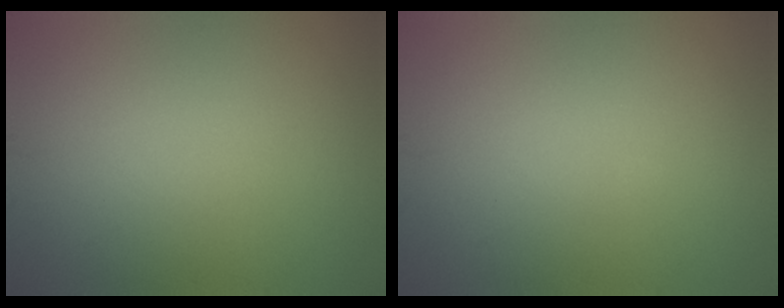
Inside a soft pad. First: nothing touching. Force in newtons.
{"total": 0.0}